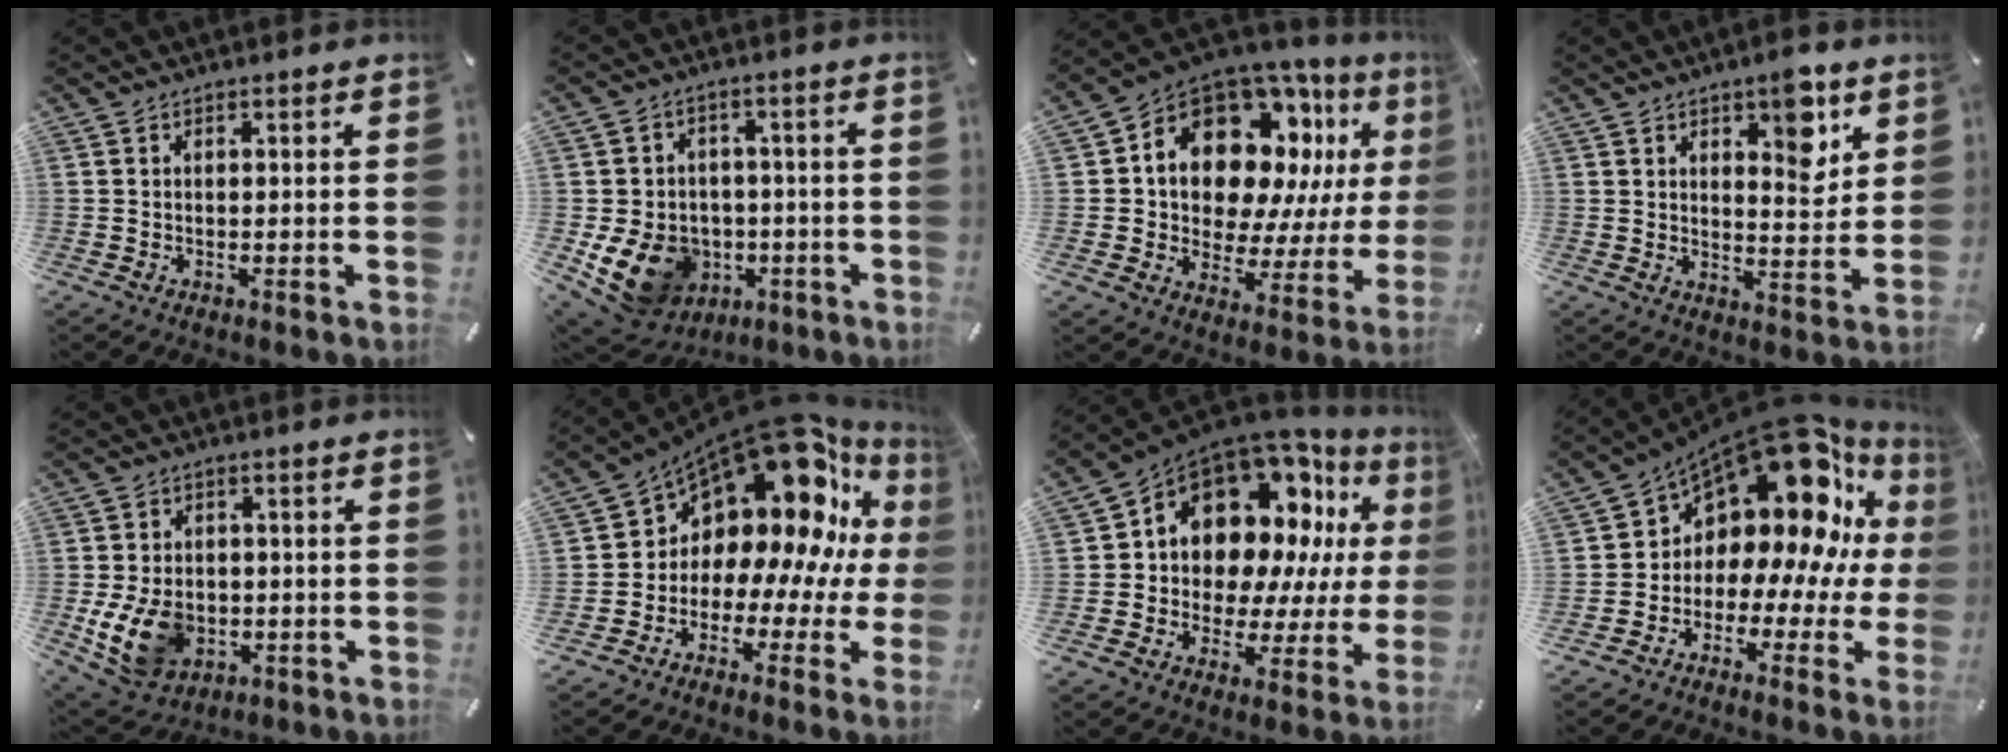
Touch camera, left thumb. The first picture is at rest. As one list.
[{"total": 13.4, "force": [-3.9, 11.2, 6.3], "torque": [-0.133, 0.018, -0.057]}, {"total": 18.3, "force": [8.4, 12.0, 10.9], "torque": [-0.183, -0.063, 0.146]}, {"total": 9.3, "force": [5.5, 4.4, 6.1], "torque": [-0.061, -0.037, 0.085]}, {"total": 11.6, "force": [-2.2, 8.9, 7.2], "torque": [-0.147, 0.007, -0.034]}, {"total": 16.8, "force": [9.9, 10.0, 9.1], "torque": [-0.137, -0.106, 0.173]}, {"total": 15.3, "force": [8.1, 10.1, 8.1], "torque": [-0.137, -0.083, 0.143]}, {"total": 17.1, "force": [10.0, 9.8, 9.9], "torque": [-0.155, -0.099, 0.172]}]